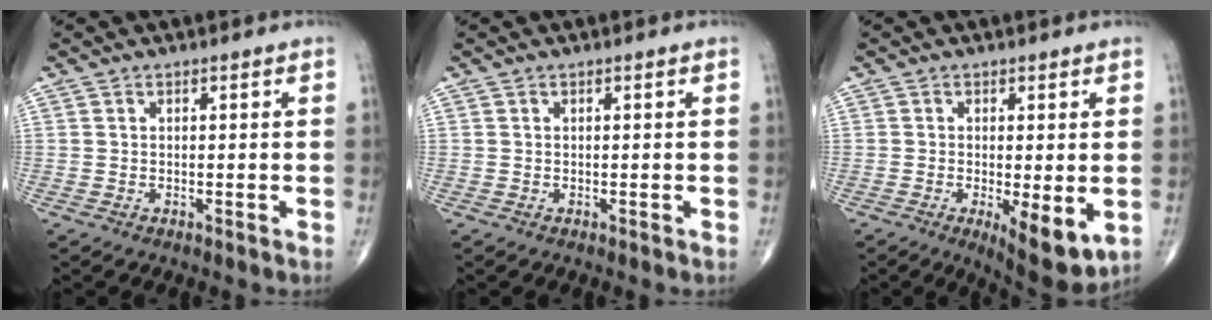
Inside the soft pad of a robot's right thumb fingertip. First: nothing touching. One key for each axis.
{"total": 0.0}
{"total": 8.6, "fx": -2.1, "fy": 2.9, "fz": 7.8, "tx": -0.113, "ty": -0.022, "tz": -0.026}